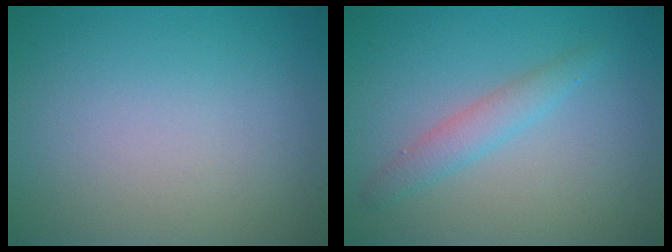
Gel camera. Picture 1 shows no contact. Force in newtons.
{"total": 2.9, "press": 2.9, "slide": 0.4}